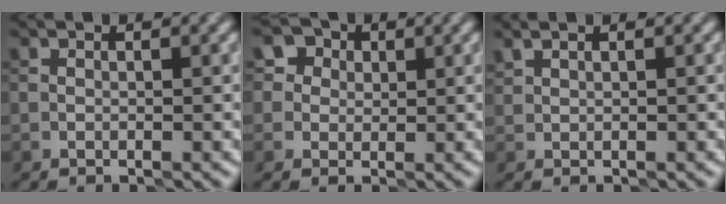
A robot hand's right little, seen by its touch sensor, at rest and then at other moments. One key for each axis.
{"total": 5.1, "fx": 2.7, "fy": 3.9, "fz": 1.8, "tx": -0.031, "ty": 0.015, "tz": 0.033}
{"total": 1.0, "fx": 0.9, "fy": 0.0, "fz": 0.2, "tx": -0.014, "ty": 0.004, "tz": 0.025}